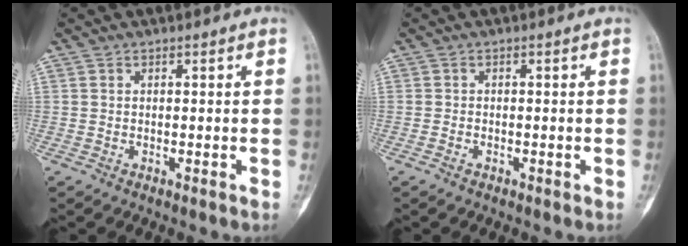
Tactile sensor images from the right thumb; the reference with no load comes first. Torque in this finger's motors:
{"motor_torque": [-0.51, -0.42, 0.00, 0.06, -0.04]}